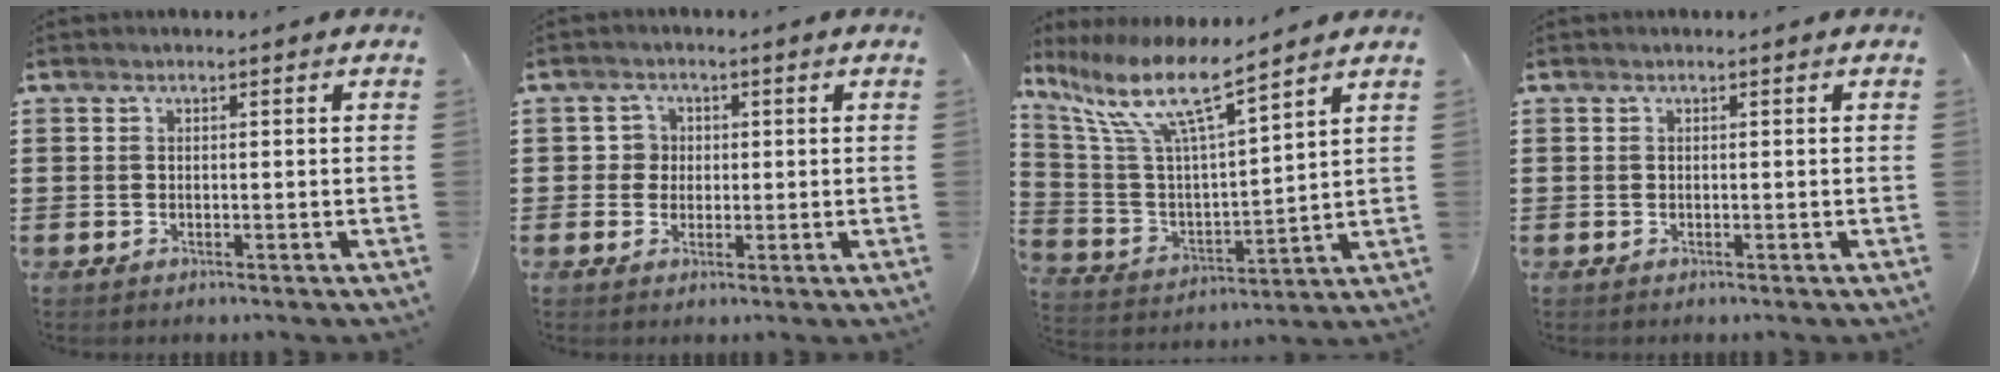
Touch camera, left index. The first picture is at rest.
{"total": 2.6, "force": [0.3, 2.5, 0.7], "torque": [-0.026, 0.009, 0.002]}
{"total": 11.3, "force": [8.1, 1.9, 7.7], "torque": [-0.184, -0.046, 0.135]}
{"total": 0.0}